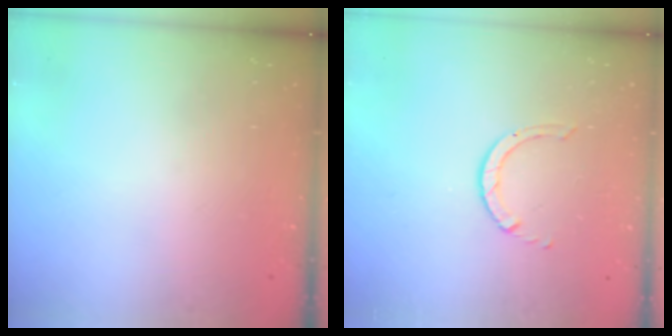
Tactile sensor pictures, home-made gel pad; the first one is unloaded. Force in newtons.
{"total": 1.7, "press": 1.7, "slide": 0.1}